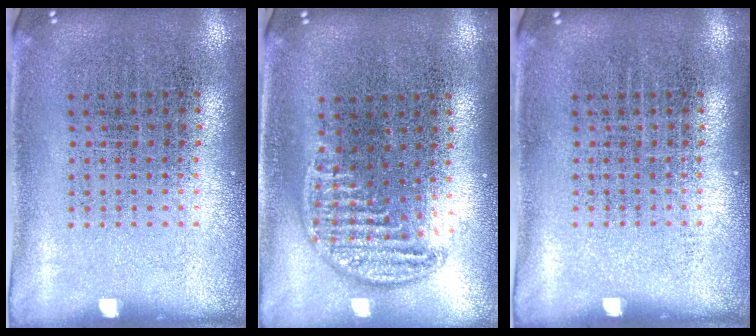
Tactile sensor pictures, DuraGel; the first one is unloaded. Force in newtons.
{"total": 1.0, "press": 1.0, "slide": 0.4}
{"total": 0.0}